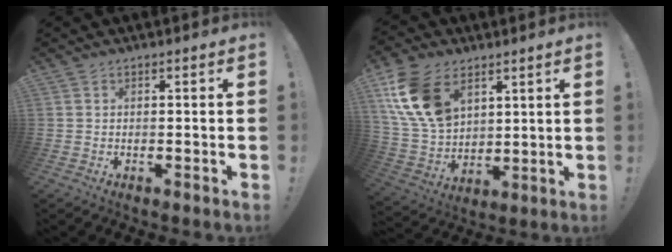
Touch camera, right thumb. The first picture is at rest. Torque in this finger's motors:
{"motor_torque": [1.00, 1.14, 0.63, 0.47, 0.11]}